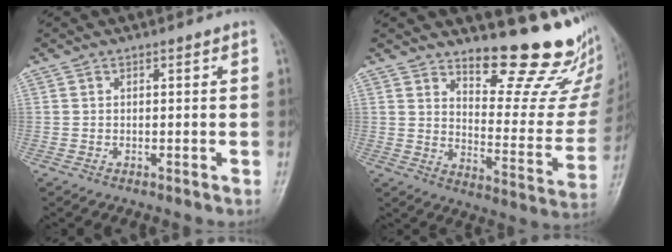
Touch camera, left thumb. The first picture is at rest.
{"total": 18.4, "force": [15.7, 5.3, 7.9], "torque": [-0.049, -0.152, 0.206]}